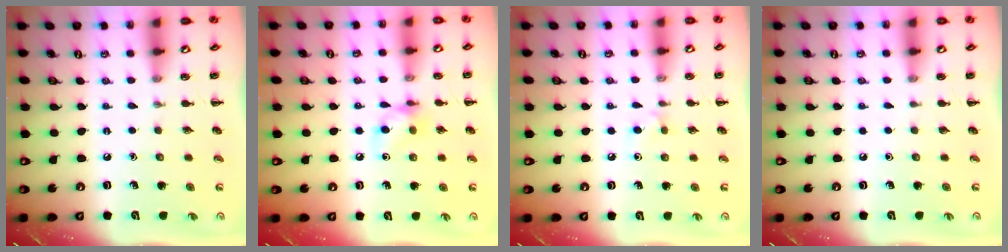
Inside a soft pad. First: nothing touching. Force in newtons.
{"total": 7.0, "press": 7.0, "slide": 0.4}
{"total": 4.2, "press": 4.0, "slide": 1.3}
{"total": 0.0}